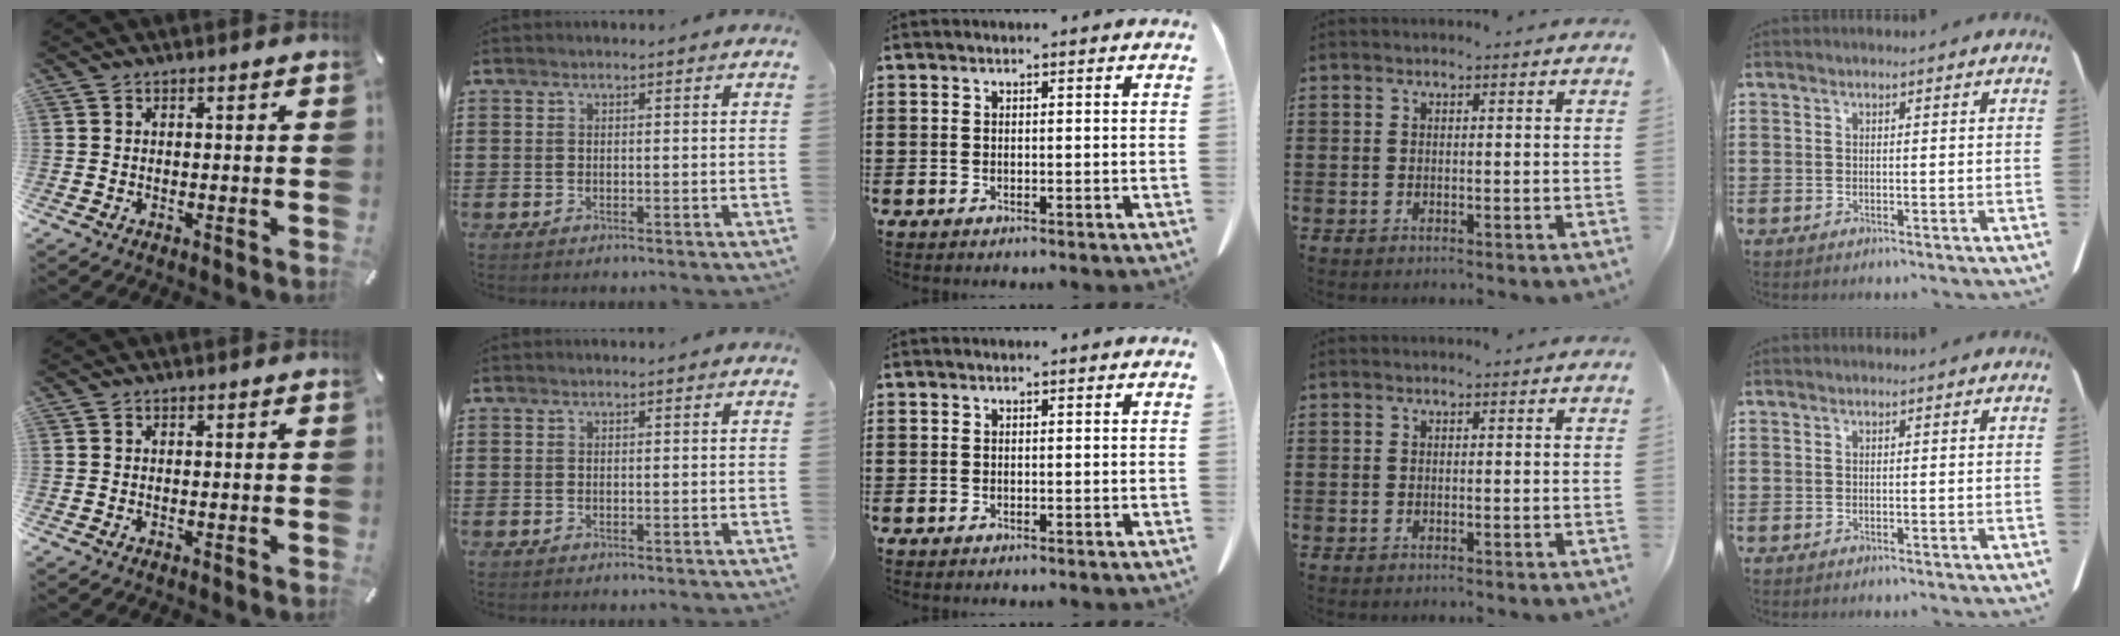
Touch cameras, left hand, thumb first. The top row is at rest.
{}